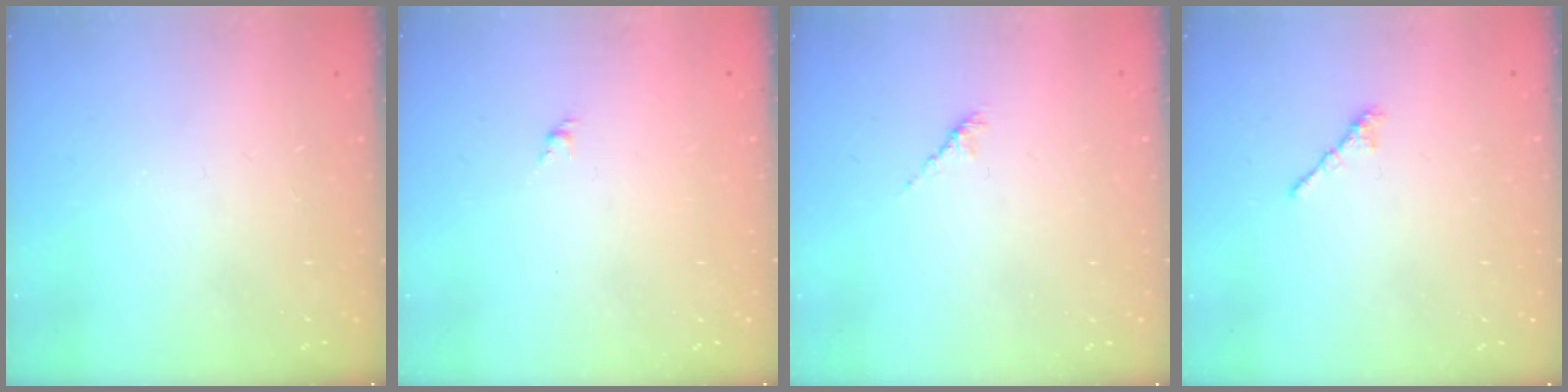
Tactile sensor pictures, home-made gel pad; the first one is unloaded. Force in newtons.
{"total": 1.6, "press": 1.5, "slide": 0.6}
{"total": 2.6, "press": 2.4, "slide": 0.7}
{"total": 2.4, "press": 2.3, "slide": 0.7}